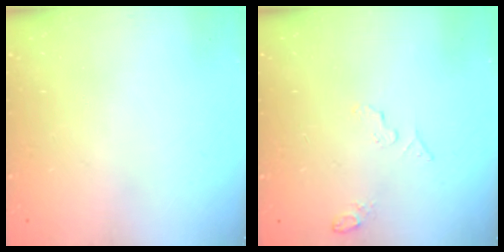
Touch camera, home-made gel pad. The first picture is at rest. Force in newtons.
{"total": 4.7, "press": 4.6, "slide": 1.2}